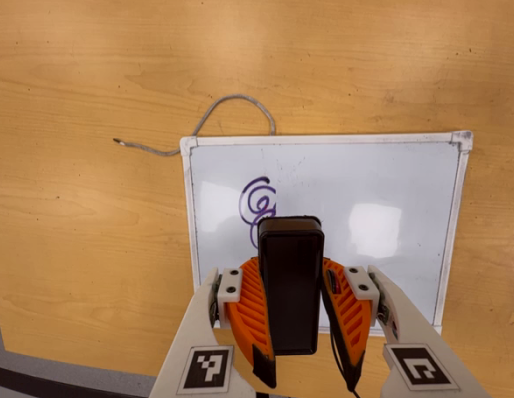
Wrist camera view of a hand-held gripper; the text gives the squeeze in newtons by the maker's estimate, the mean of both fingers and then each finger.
{"total": 7.1, "left": 6.3, "right": 7.9}